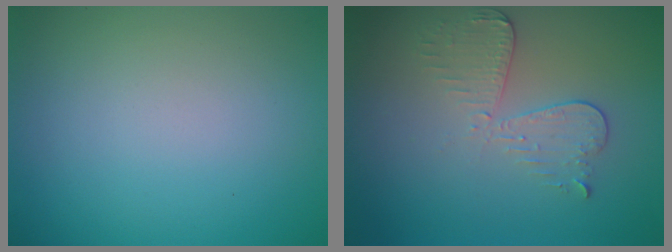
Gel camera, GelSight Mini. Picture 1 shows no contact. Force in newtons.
{"total": 2.9, "press": 2.6, "slide": 1.4}